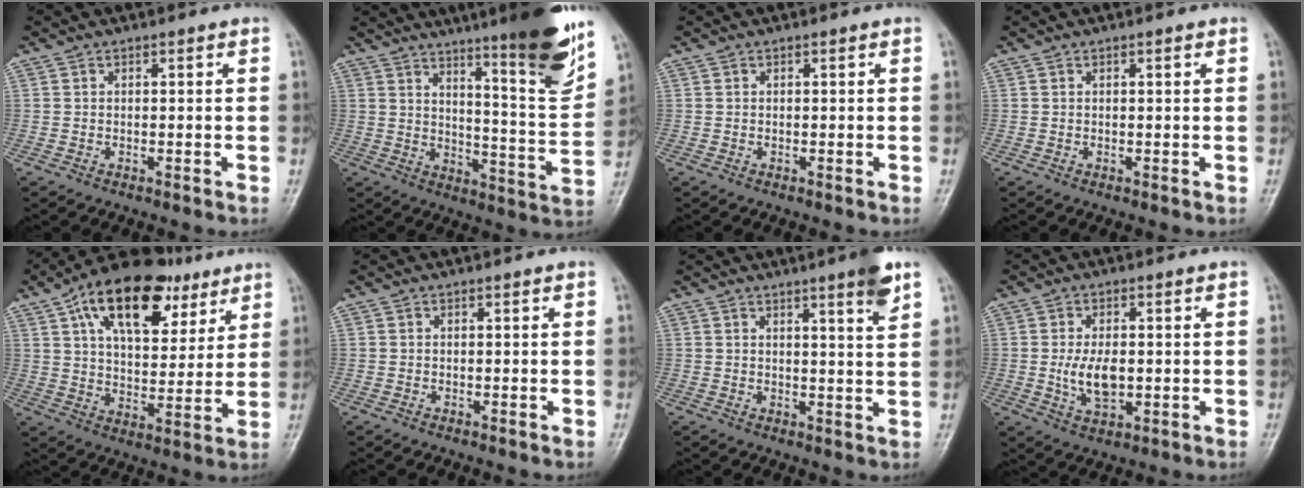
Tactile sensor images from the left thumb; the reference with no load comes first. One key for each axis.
{"total": 19.0, "fx": 12.3, "fy": 2.2, "fz": 14.4, "tx": -0.174, "ty": -0.073, "tz": 0.176}
{"total": 0.0}
{"total": 0.7, "fx": 0.3, "fy": 0.1, "fz": 0.6, "tx": -0.011, "ty": 0.001, "tz": 0.005}
{"total": 21.2, "fx": 10.8, "fy": 11.2, "fz": 14.4, "tx": -0.193, "ty": -0.011, "tz": 0.176}
{"total": 0.0}
{"total": 5.5, "fx": 3.4, "fy": 0.2, "fz": 4.3, "tx": -0.053, "ty": -0.022, "tz": 0.047}
{"total": 6.7, "fx": -0.3, "fy": 3.7, "fz": 5.6, "tx": -0.102, "ty": -0.006, "tz": 0.000}